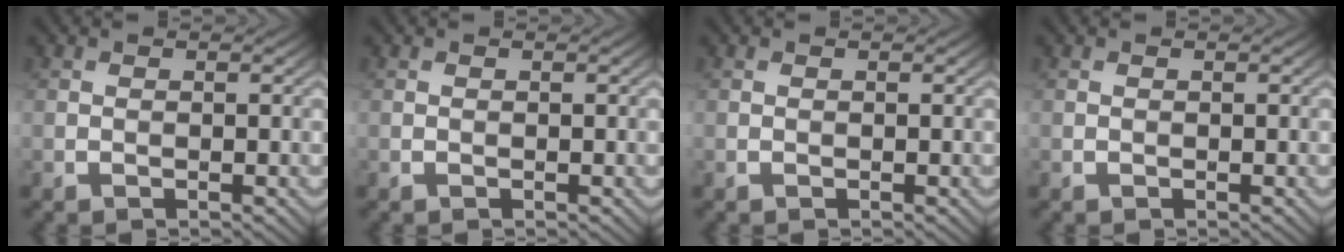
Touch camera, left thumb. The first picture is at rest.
{"total": 0.0}
{"total": 0.0}
{"total": 0.0}